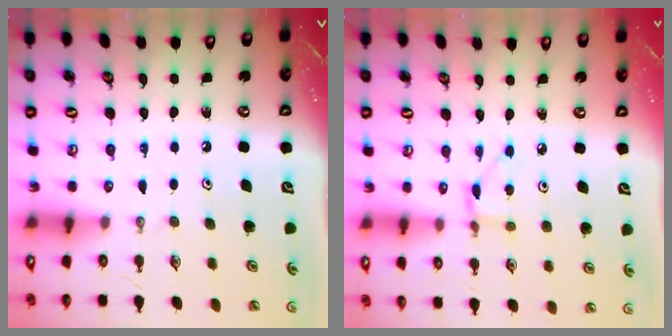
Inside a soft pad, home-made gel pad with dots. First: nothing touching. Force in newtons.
{"total": 2.7, "press": 2.7, "slide": 0.3}